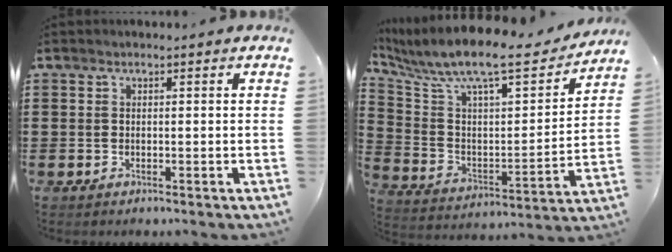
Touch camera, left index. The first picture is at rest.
{"total": 10.3, "force": [8.4, 1.7, 5.6], "torque": [-0.131, -0.068, 0.134]}